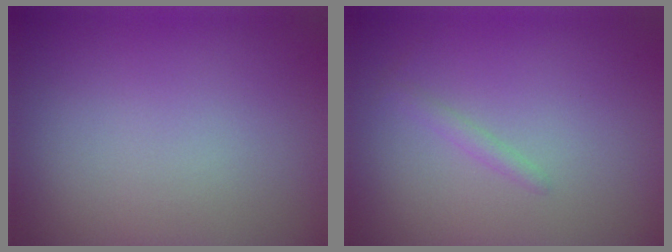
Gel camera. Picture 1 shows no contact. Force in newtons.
{"total": 0.8, "press": 0.8, "slide": 0.1}